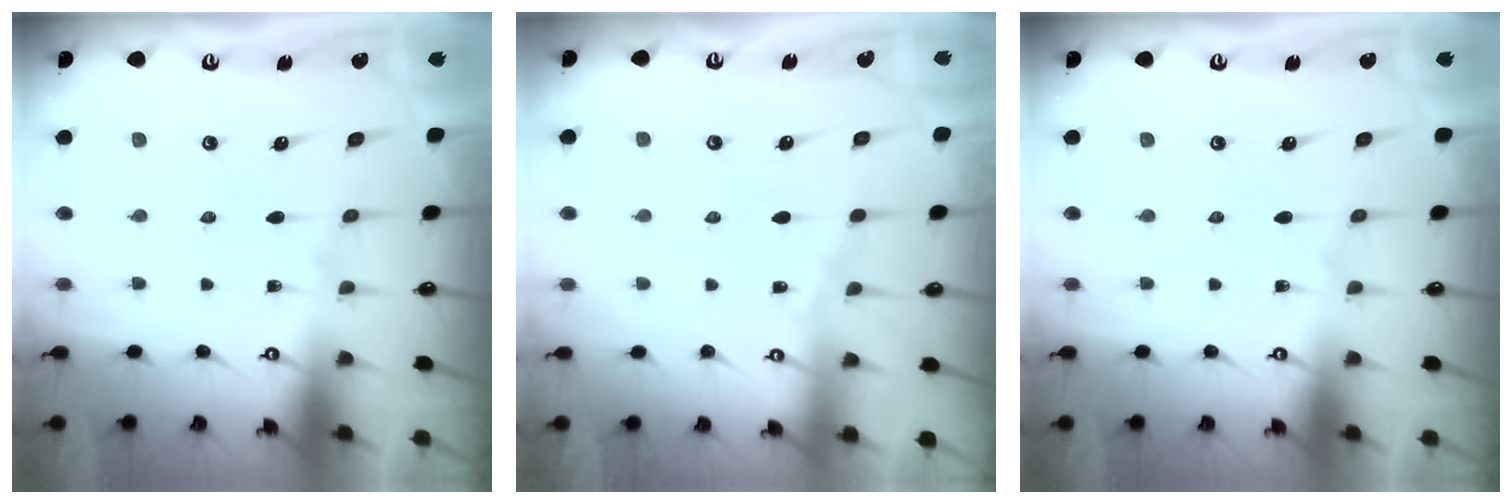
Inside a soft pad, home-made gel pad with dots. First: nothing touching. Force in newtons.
{"total": 1.8, "press": 1.8, "slide": 0.4}
{"total": 0.0}